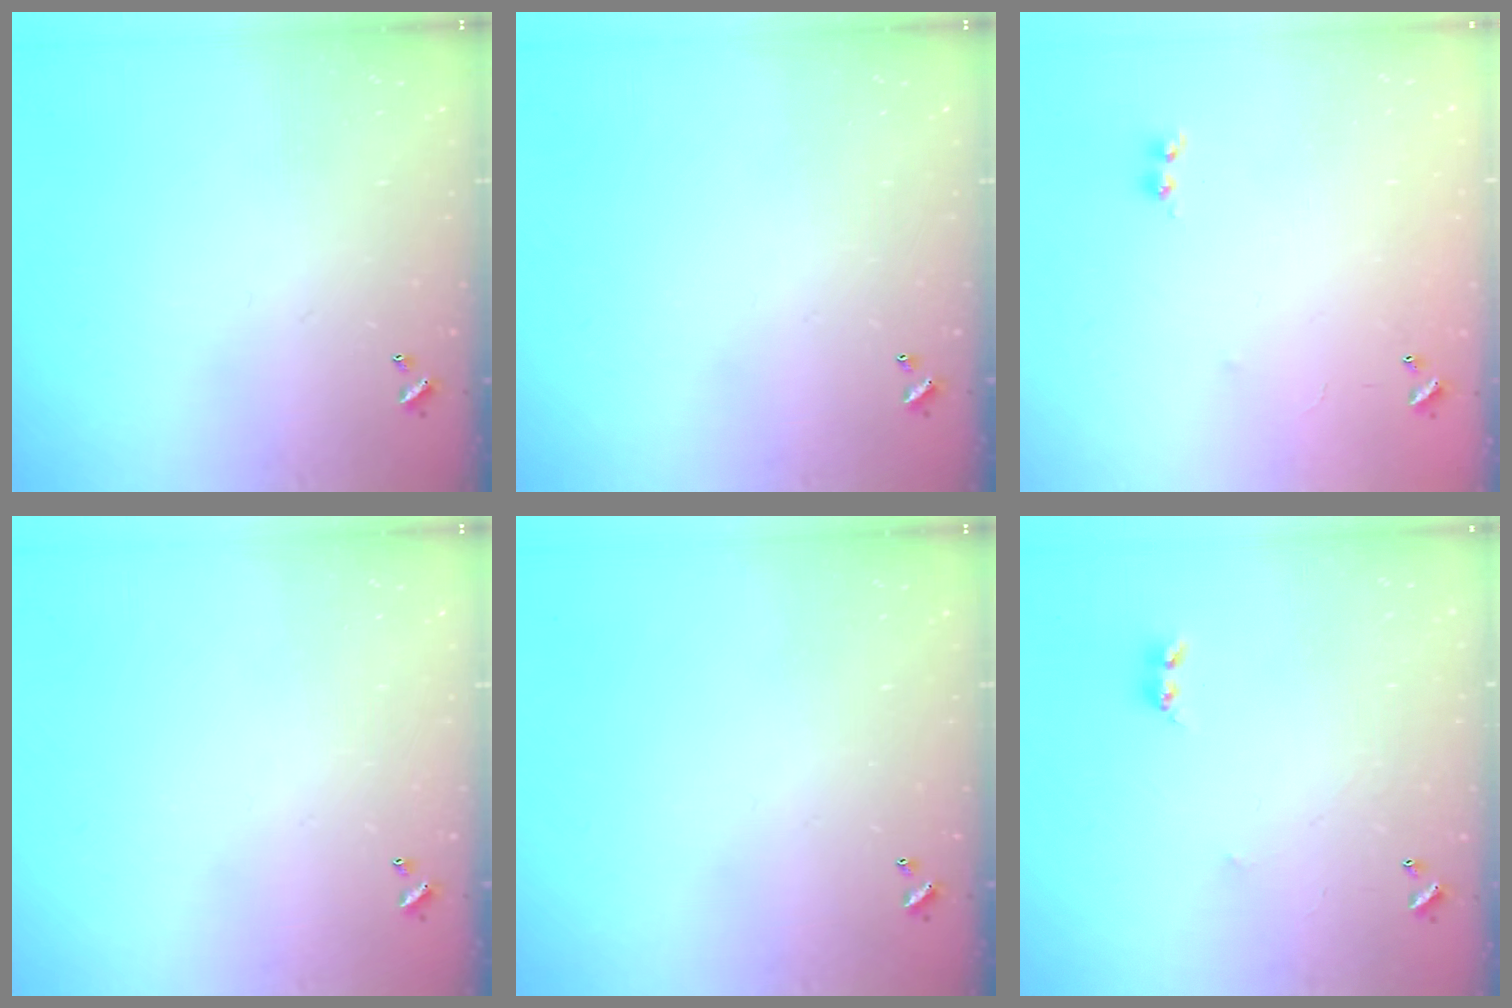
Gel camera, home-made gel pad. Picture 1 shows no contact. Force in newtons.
{"total": 0.0}
{"total": 7.3, "press": 7.3, "slide": 0.5}
{"total": 0.0}
{"total": 0.0}
{"total": 1.6, "press": 1.6, "slide": 0.4}